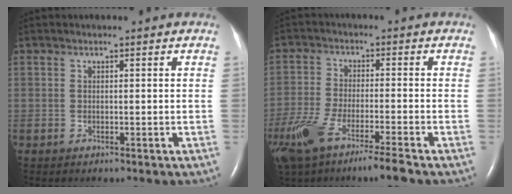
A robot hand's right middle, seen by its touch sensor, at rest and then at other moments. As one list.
[{"total": 10.3, "force": [-6.8, 0.9, 7.6], "torque": [-0.153, -0.022, -0.122]}]